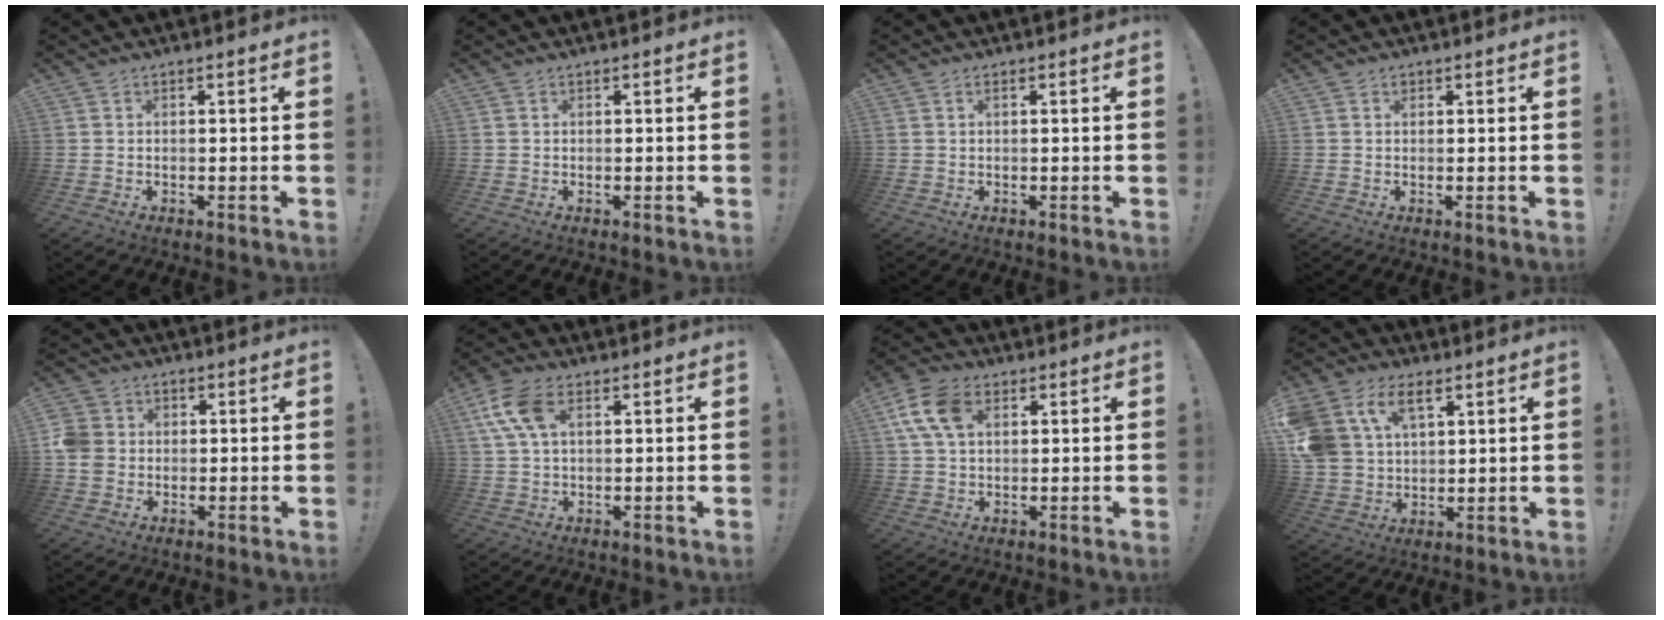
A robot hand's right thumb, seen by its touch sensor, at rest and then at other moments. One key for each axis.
{"total": 0.0}
{"total": 0.8, "fx": 0.3, "fy": 0.3, "fz": 0.7, "tx": -0.015, "ty": 0.002, "tz": 0.006}
{"total": 0.8, "fx": 0.4, "fy": 0.6, "fz": 0.2, "tx": 0.001, "ty": 0.000, "tz": 0.007}
{"total": 7.1, "fx": -0.5, "fy": 6.5, "fz": 2.8, "tx": -0.052, "ty": 0.015, "tz": -0.007}
{"total": 10.3, "fx": 3.6, "fy": 5.5, "fz": 7.9, "tx": -0.167, "ty": 0.000, "tz": 0.070}
{"total": 11.4, "fx": 3.5, "fy": 7.4, "fz": 7.8, "tx": -0.160, "ty": 0.005, "tz": 0.070}
{"total": 14.8, "fx": 7.0, "fy": 10.2, "fz": 8.2, "tx": -0.157, "ty": -0.030, "tz": 0.137}